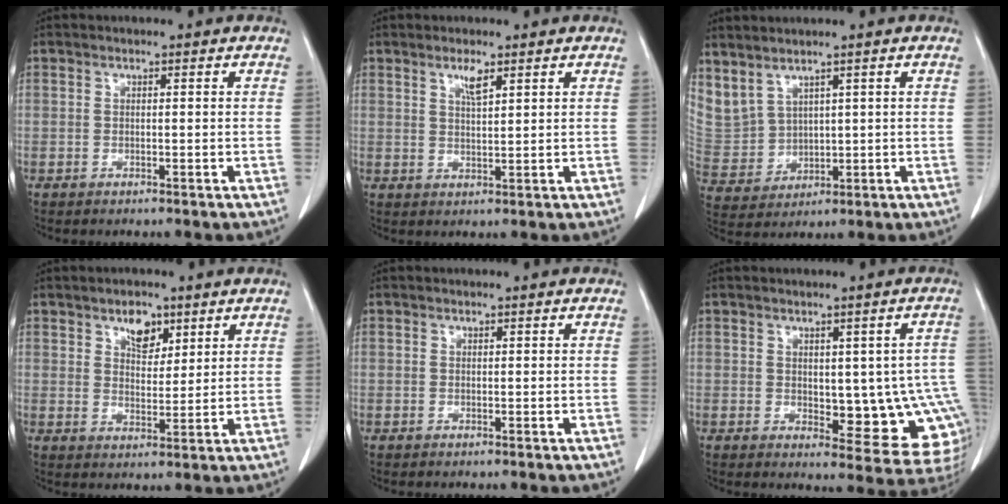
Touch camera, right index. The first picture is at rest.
{"total": 2.8, "force": [1.8, 0.6, 2.1], "torque": [-0.042, -0.001, 0.035]}
{"total": 10.4, "force": [6.5, 6.8, 4.5], "torque": [-0.133, 0.009, 0.161]}
{"total": 4.8, "force": [3.0, 2.6, 2.7], "torque": [-0.043, 0.000, 0.052]}
{"total": 0.0}
{"total": 11.9, "force": [-0.7, 5.1, 10.7], "torque": [-0.099, 0.009, 0.006]}